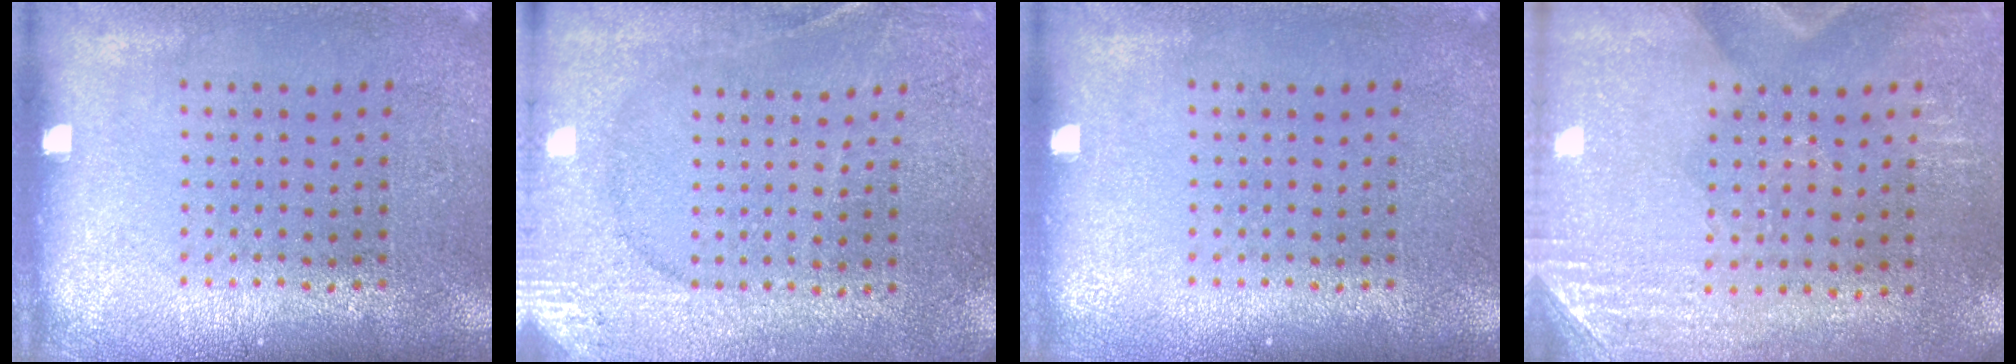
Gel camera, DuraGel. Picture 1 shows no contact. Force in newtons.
{"total": 2.6, "press": 2.6, "slide": 0.4}
{"total": 0.0}
{"total": 2.8, "press": 2.6, "slide": 1.2}